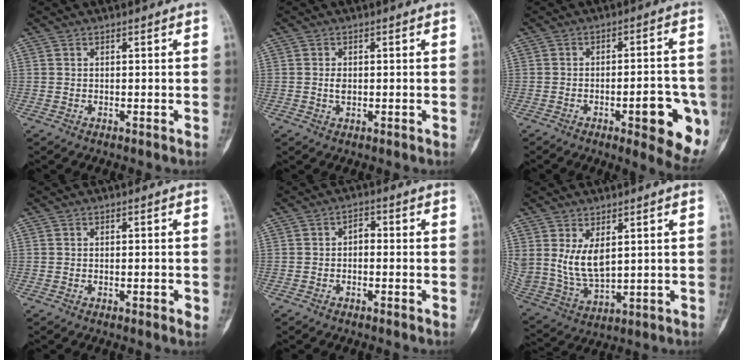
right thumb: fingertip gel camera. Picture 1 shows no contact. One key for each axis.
{"total": 1.6, "fx": 0.0, "fy": 1.1, "fz": 1.1, "tx": -0.016, "ty": 0.002, "tz": 0.002}
{"total": 13.1, "fx": -4.6, "fy": 4.1, "fz": 11.5, "tx": -0.120, "ty": 0.014, "tz": -0.051}
{"total": 1.9, "fx": -0.5, "fy": 0.5, "fz": 1.7, "tx": -0.027, "ty": -0.003, "tz": -0.006}
{"total": 2.1, "fx": -0.5, "fy": 1.3, "fz": 1.6, "tx": -0.015, "ty": 0.014, "tz": -0.017}
{"total": 8.8, "fx": 2.8, "fy": 4.7, "fz": 6.9, "tx": -0.130, "ty": -0.021, "tz": 0.077}